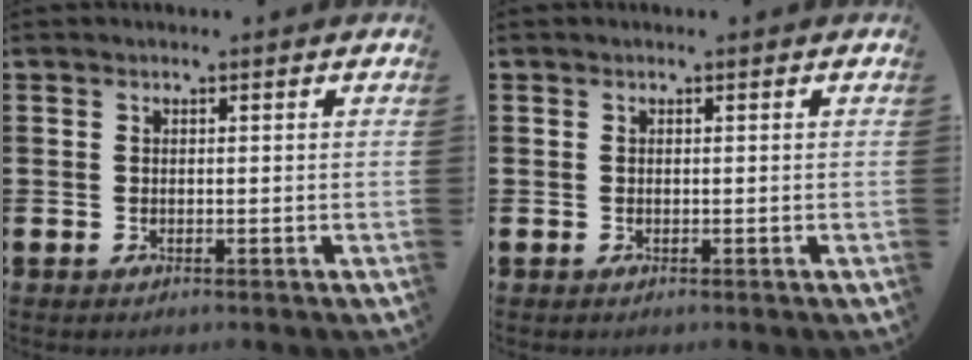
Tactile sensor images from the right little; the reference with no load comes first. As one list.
[{"total": 0.0}]